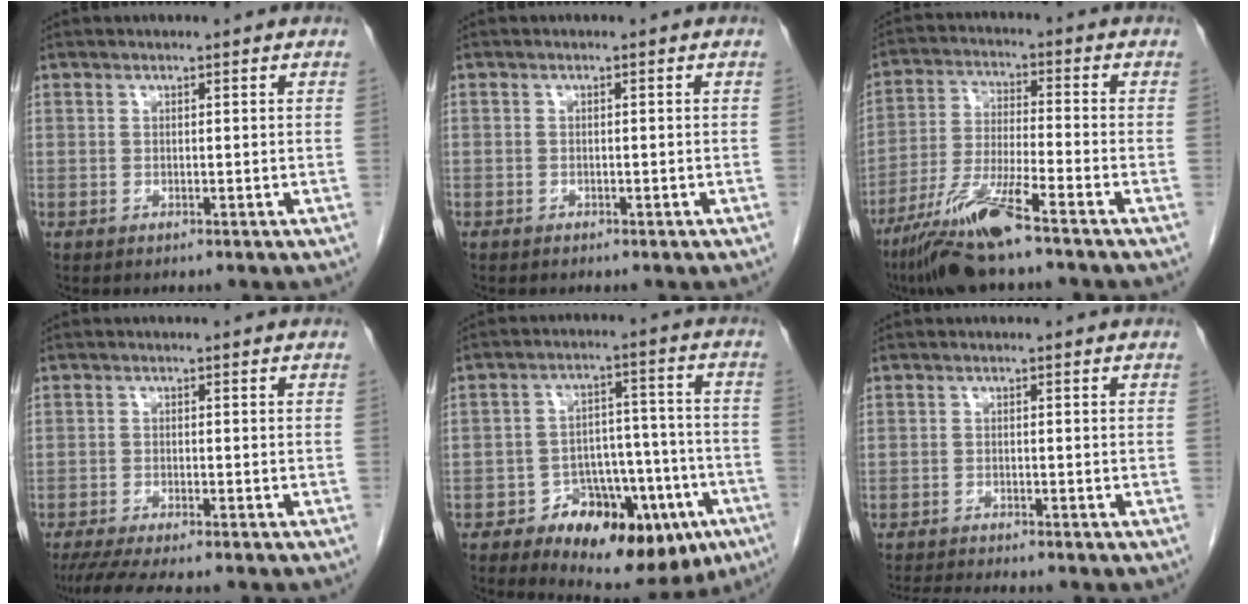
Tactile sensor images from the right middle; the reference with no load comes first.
{"total": 0.6, "force": [-0.4, 0.4, 0.1], "torque": [-0.006, 0.003, -0.008]}
{"total": 11.3, "force": [-7.8, 0.0, 8.2], "torque": [-0.168, -0.032, -0.146]}
{"total": 8.1, "force": [-6.8, 0.6, 4.4], "torque": [-0.065, -0.019, -0.107]}
{"total": 16.2, "force": [-8.4, 7.9, 11.4], "torque": [-0.139, 0.028, -0.112]}
{"total": 4.7, "force": [-4.4, -0.7, 1.6], "torque": [-0.028, -0.019, -0.072]}